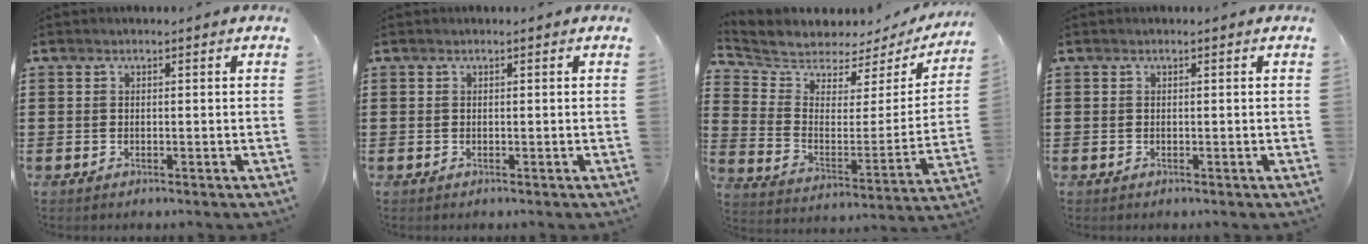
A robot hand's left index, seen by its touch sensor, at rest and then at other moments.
{"total": 0.0}
{"total": 4.8, "force": [4.5, 1.6, -0.2], "torque": [-0.035, -0.042, 0.074]}
{"total": 0.0}